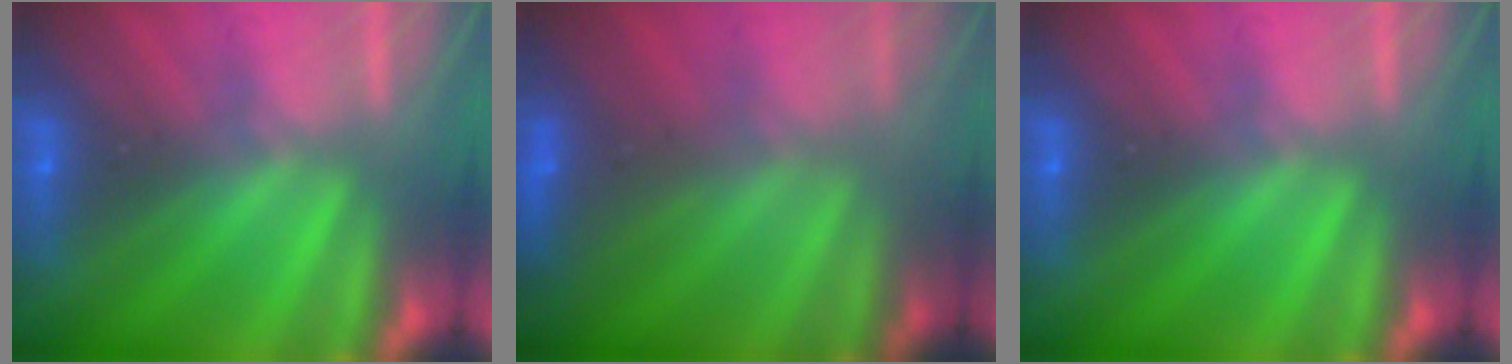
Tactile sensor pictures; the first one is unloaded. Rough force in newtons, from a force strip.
{"total": 3.0}
{"total": 0.0}